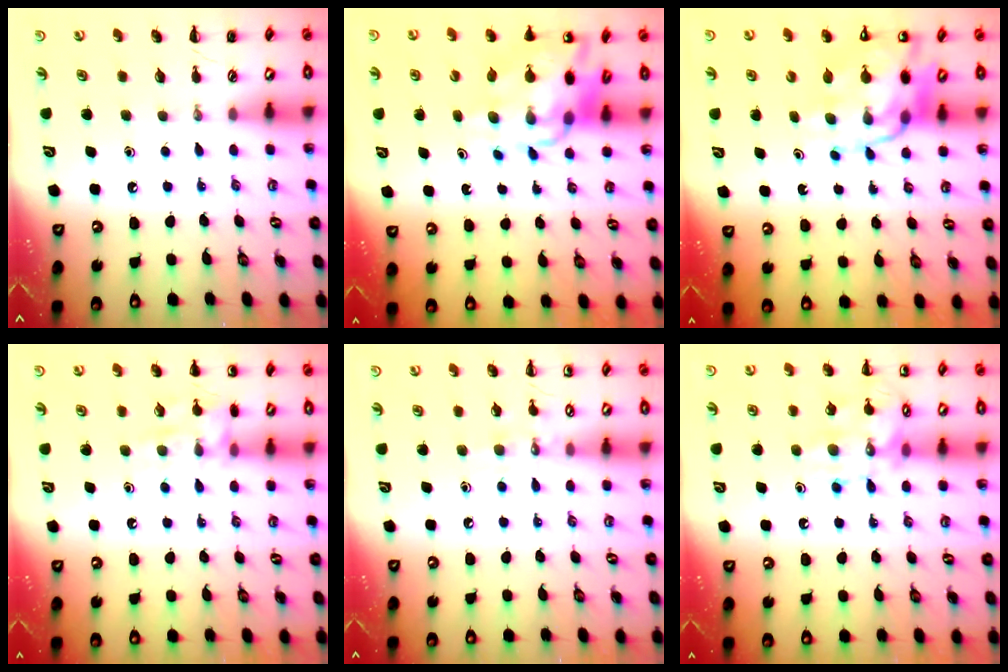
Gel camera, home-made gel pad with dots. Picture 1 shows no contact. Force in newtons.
{"total": 11.6, "press": 11.1, "slide": 3.2}
{"total": 14.1, "press": 13.6, "slide": 3.7}
{"total": 10.5, "press": 10.5, "slide": 0.6}
{"total": 7.5, "press": 7.3, "slide": 1.5}
{"total": 12.8, "press": 12.7, "slide": 1.0}